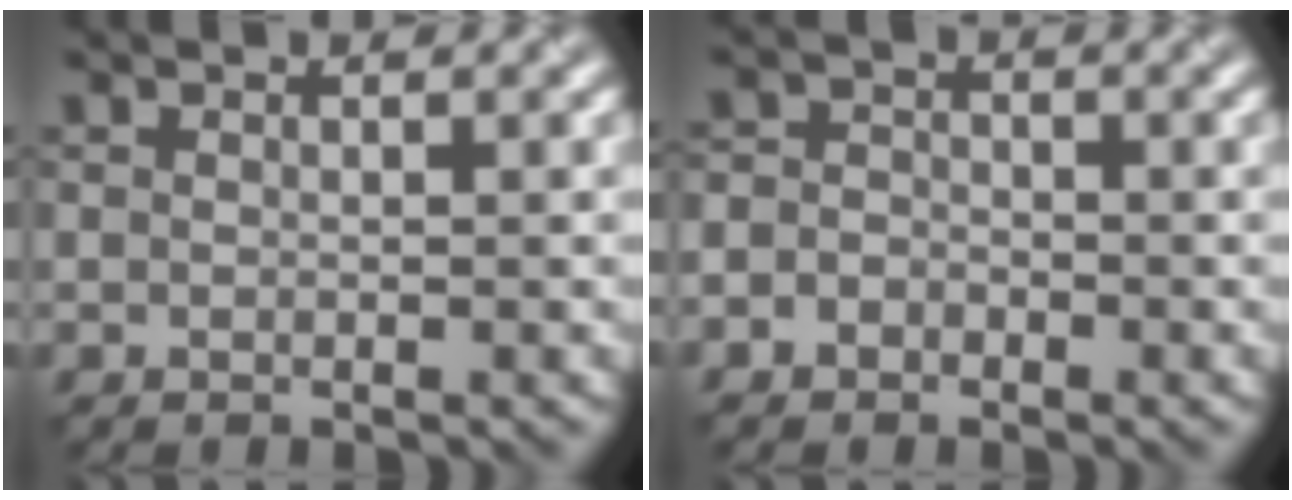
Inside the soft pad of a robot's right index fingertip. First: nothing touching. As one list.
[{"total": 2.2, "force": [-1.1, 1.8, 0.6], "torque": [0.011, 0.007, -0.027]}]